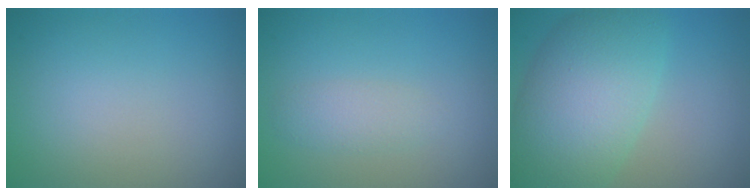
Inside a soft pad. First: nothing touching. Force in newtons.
{"total": 1.5, "press": 1.5, "slide": 0.1}
{"total": 8.7, "press": 8.7, "slide": 0.2}